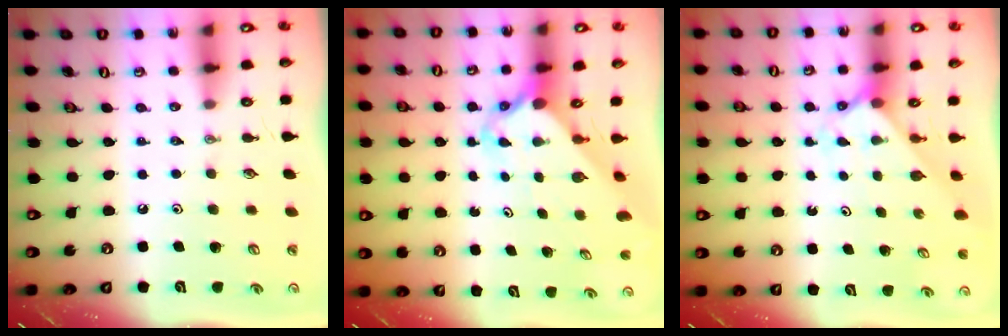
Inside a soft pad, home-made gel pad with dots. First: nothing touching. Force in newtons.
{"total": 2.8, "press": 2.8, "slide": 0.3}
{"total": 2.5, "press": 2.5, "slide": 0.2}